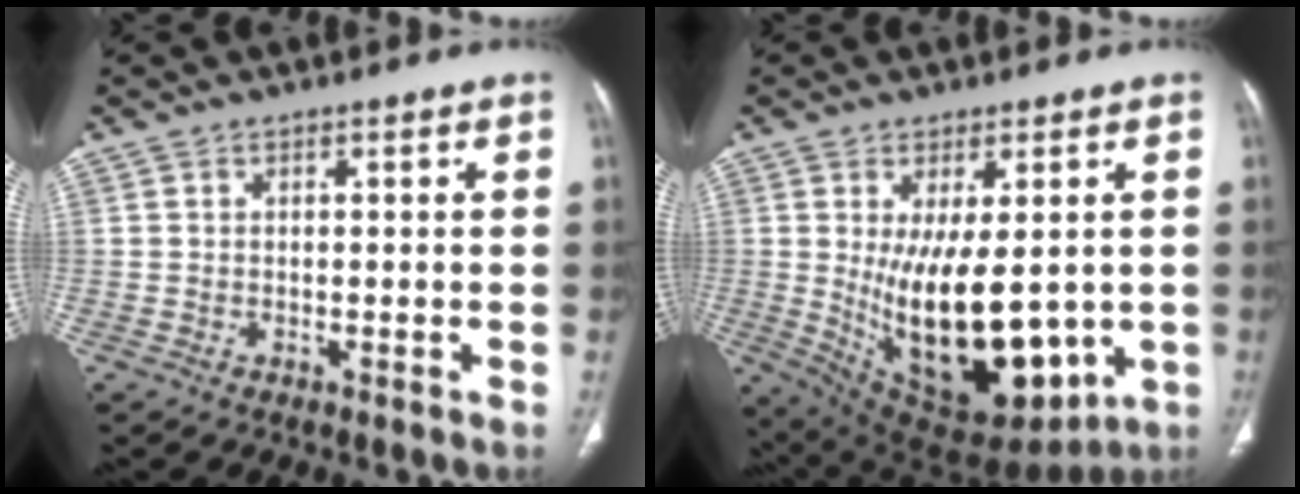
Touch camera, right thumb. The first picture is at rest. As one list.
[{"total": 19.7, "force": [-1.3, 9.2, 17.4], "torque": [-0.268, -0.032, 0.016]}]